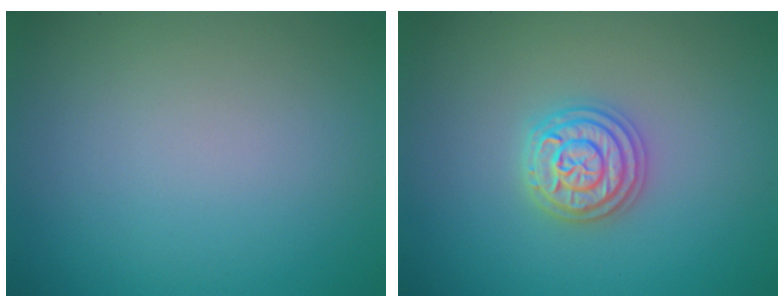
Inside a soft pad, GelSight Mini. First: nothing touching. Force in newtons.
{"total": 3.7, "press": 3.6, "slide": 0.5}